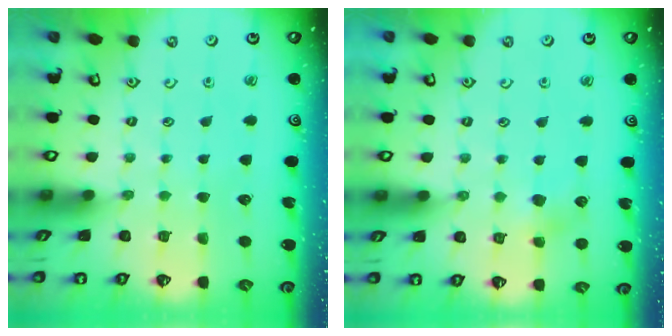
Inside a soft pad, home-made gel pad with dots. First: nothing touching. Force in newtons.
{"total": 4.6, "press": 4.5, "slide": 0.9}